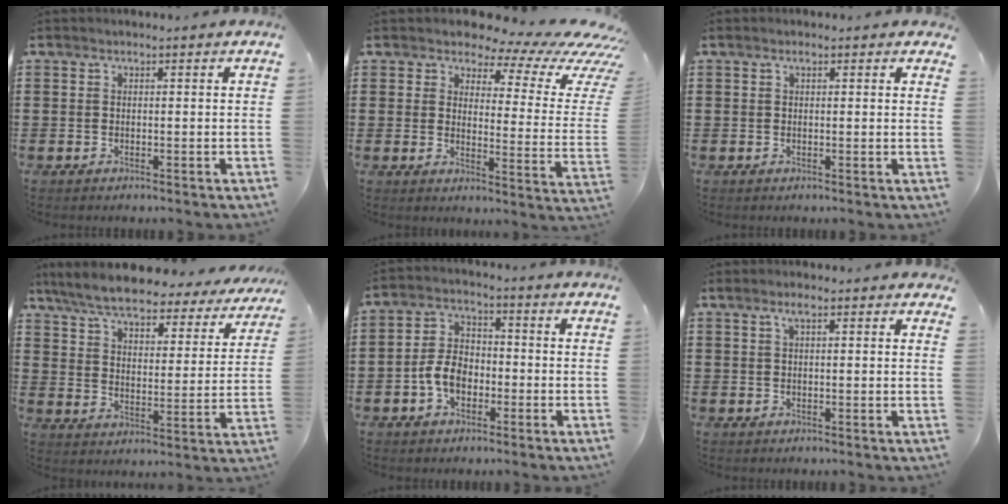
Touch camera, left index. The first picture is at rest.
{"total": 6.6, "force": [5.3, 2.2, 3.2], "torque": [-0.068, -0.041, 0.086]}
{"total": 1.1, "force": [0.6, 0.4, 0.9], "torque": [-0.018, 0.003, 0.011]}
{"total": 7.1, "force": [6.5, 1.0, 2.9], "torque": [-0.086, -0.037, 0.111]}
{"total": 5.9, "force": [-2.0, 3.8, 4.0], "torque": [-0.101, 0.004, -0.045]}
{"total": 2.5, "force": [1.5, 0.6, 1.9], "torque": [-0.040, 0.003, 0.026]}